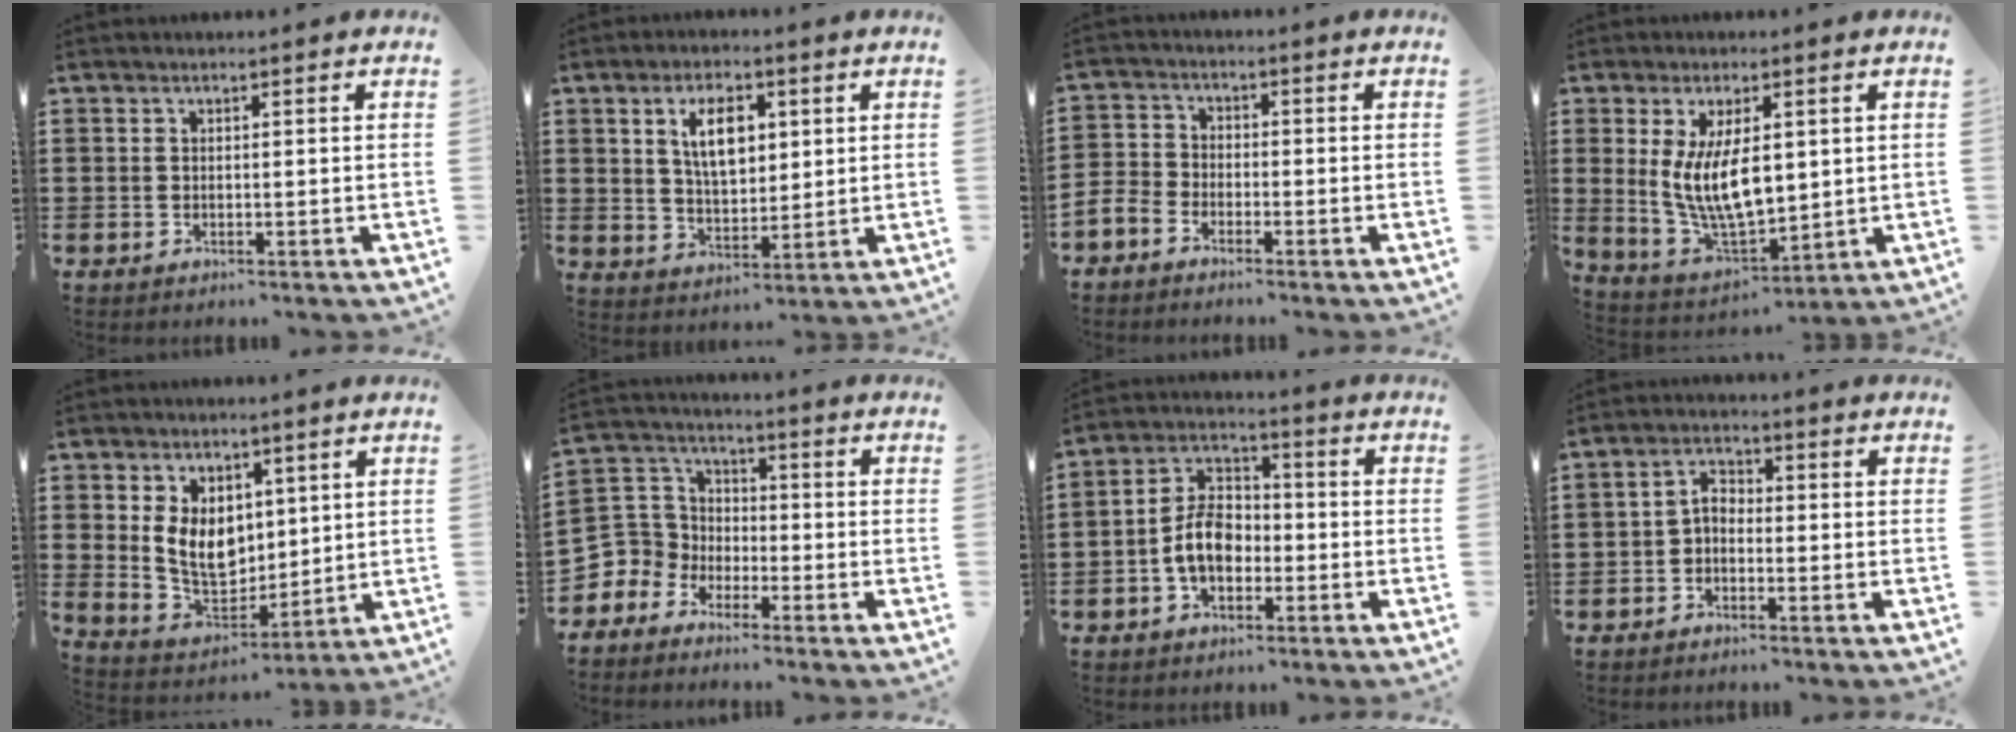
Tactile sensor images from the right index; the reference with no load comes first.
{"total": 7.1, "force": [2.4, 3.7, 5.6], "torque": [-0.097, 0.003, 0.035]}
{"total": 2.7, "force": [-2.5, 1.0, 0.3], "torque": [-0.026, 0.002, -0.057]}
{"total": 9.8, "force": [1.6, 4.4, 8.7], "torque": [-0.177, -0.004, 0.026]}
{"total": 8.0, "force": [2.5, 5.9, 4.8], "torque": [-0.105, 0.000, 0.045]}
{"total": 5.6, "force": [-2.6, 5.0, 0.4], "torque": [-0.061, -0.005, -0.063]}
{"total": 7.0, "force": [-2.0, 4.5, 4.9], "torque": [-0.116, 0.009, -0.044]}
{"total": 2.4, "force": [-1.3, 1.4, 1.5], "torque": [-0.037, 0.007, -0.031]}